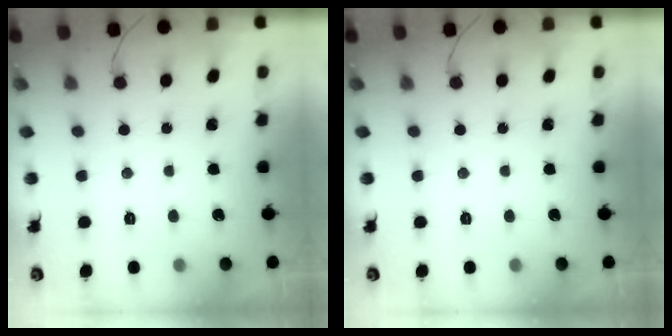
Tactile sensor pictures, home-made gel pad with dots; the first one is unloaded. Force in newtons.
{"total": 0.0}